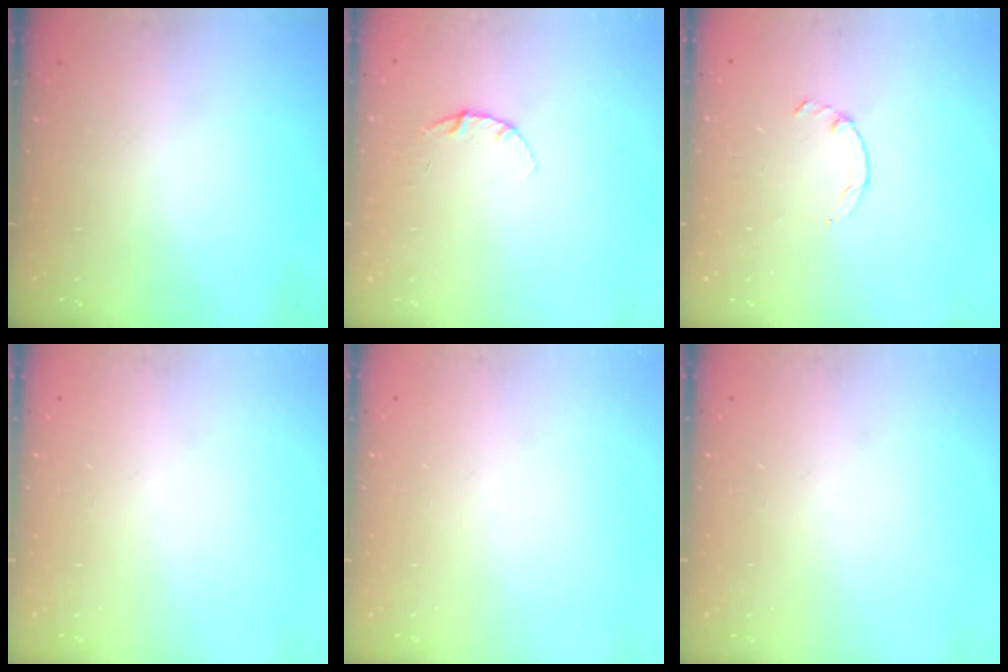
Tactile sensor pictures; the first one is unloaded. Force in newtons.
{"total": 3.8, "press": 3.8, "slide": 0.4}
{"total": 1.3, "press": 1.2, "slide": 0.4}
{"total": 0.0}
{"total": 0.0}
{"total": 0.0}